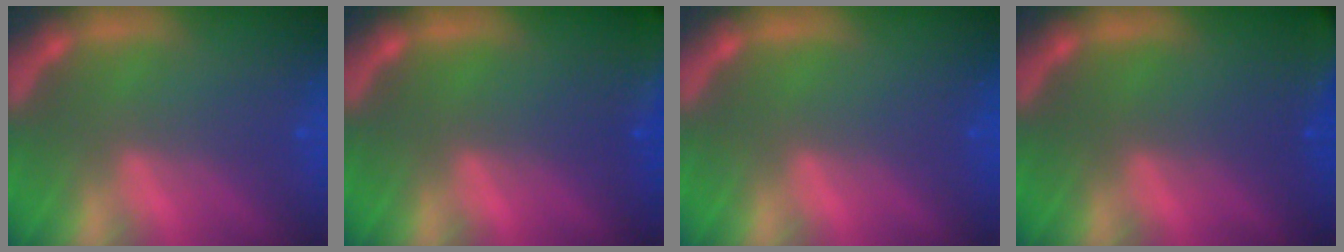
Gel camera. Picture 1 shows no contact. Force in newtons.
{"total": 8.0}
{"total": 0.0}
{"total": 4.4}